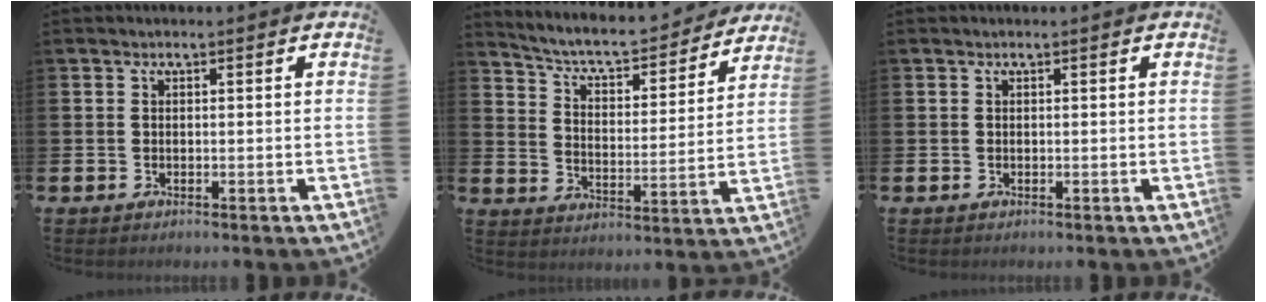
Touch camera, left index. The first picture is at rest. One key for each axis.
{"total": 6.0, "fx": 5.5, "fy": 1.4, "fz": 2.0, "tx": -0.066, "ty": -0.045, "tz": 0.087}
{"total": 0.0}